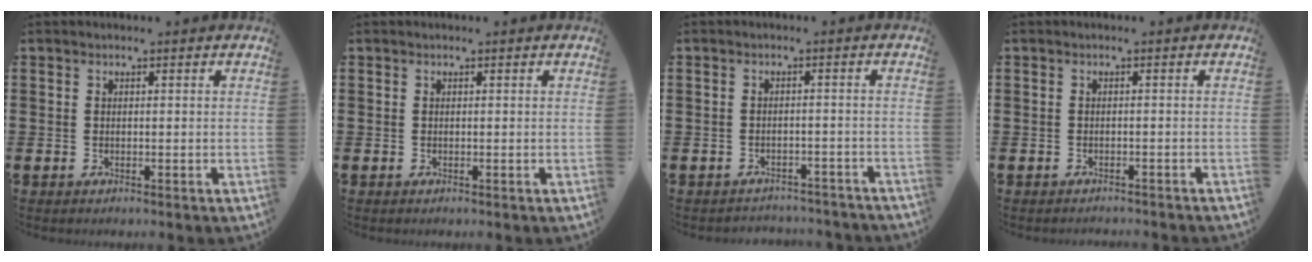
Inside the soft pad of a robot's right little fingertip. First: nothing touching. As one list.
[{"total": 0.0}, {"total": 1.8, "force": [-1.7, 0.1, -0.2], "torque": [-0.004, 0.003, -0.039]}, {"total": 0.7, "force": [-0.7, 0.0, 0.0], "torque": [-0.001, -0.001, -0.014]}]